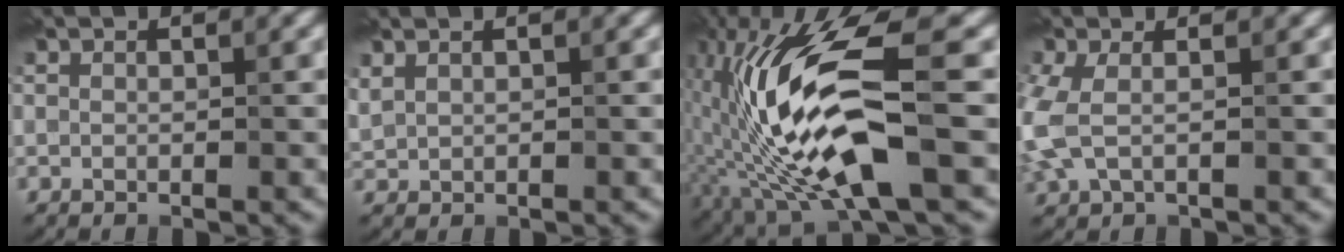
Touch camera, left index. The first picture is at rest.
{"total": 0.9, "force": [0.8, 0.3, 0.3], "torque": [-0.011, 0.003, 0.021]}
{"total": 12.7, "force": [-2.3, 3.5, 12.0], "torque": [-0.239, 0.006, -0.046]}
{"total": 3.3, "force": [-0.1, 1.8, 2.8], "torque": [-0.084, -0.001, -0.006]}